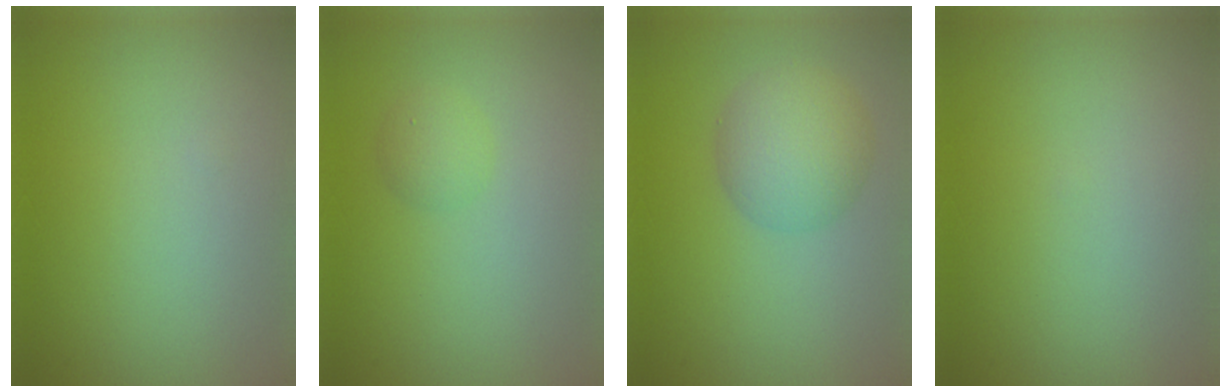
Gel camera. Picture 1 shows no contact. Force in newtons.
{"total": 1.5, "press": 1.5, "slide": 0.0}
{"total": 4.3, "press": 4.3, "slide": 0.2}
{"total": 0.0}